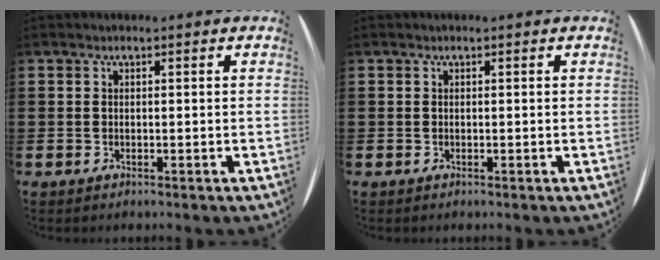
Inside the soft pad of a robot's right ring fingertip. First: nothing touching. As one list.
[{"total": 0.0}]